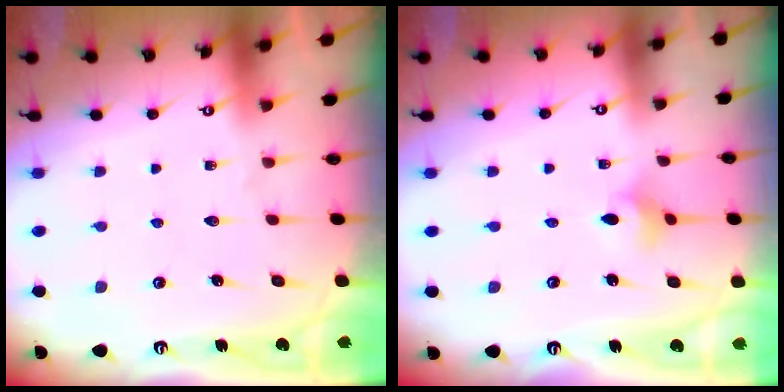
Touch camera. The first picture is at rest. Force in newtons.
{"total": 4.0, "press": 4.0, "slide": 0.6}